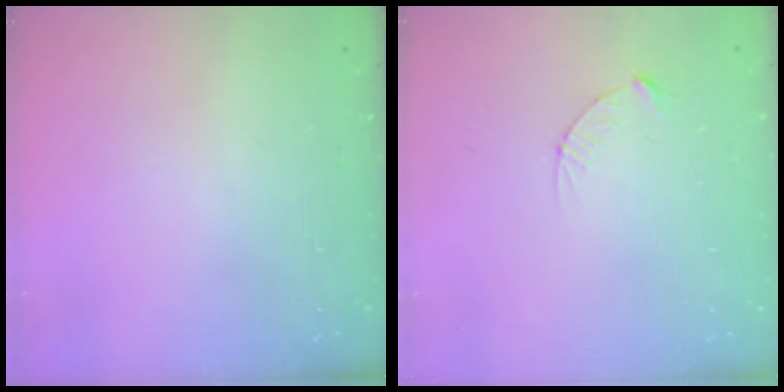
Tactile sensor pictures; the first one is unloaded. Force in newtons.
{"total": 3.7, "press": 3.7, "slide": 0.4}